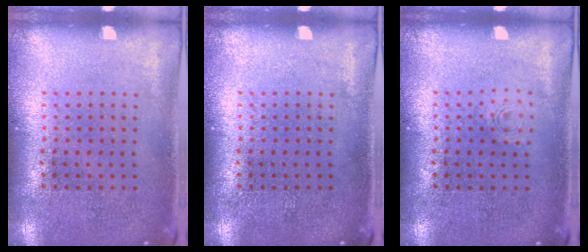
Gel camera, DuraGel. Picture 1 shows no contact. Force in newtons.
{"total": 0.0}
{"total": 0.7, "press": 0.7, "slide": 0.2}